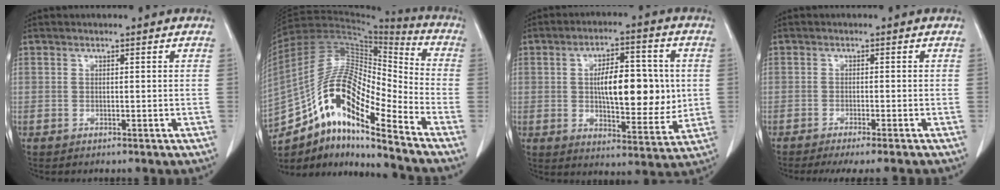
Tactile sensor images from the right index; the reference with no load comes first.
{"total": 18.1, "force": [-11.4, 4.0, 13.5], "torque": [-0.248, 0.035, -0.197]}
{"total": 13.1, "force": [1.0, 5.0, 12.1], "torque": [-0.190, 0.009, 0.020]}
{"total": 7.0, "force": [-6.1, -0.2, 3.4], "torque": [-0.031, -0.014, -0.087]}